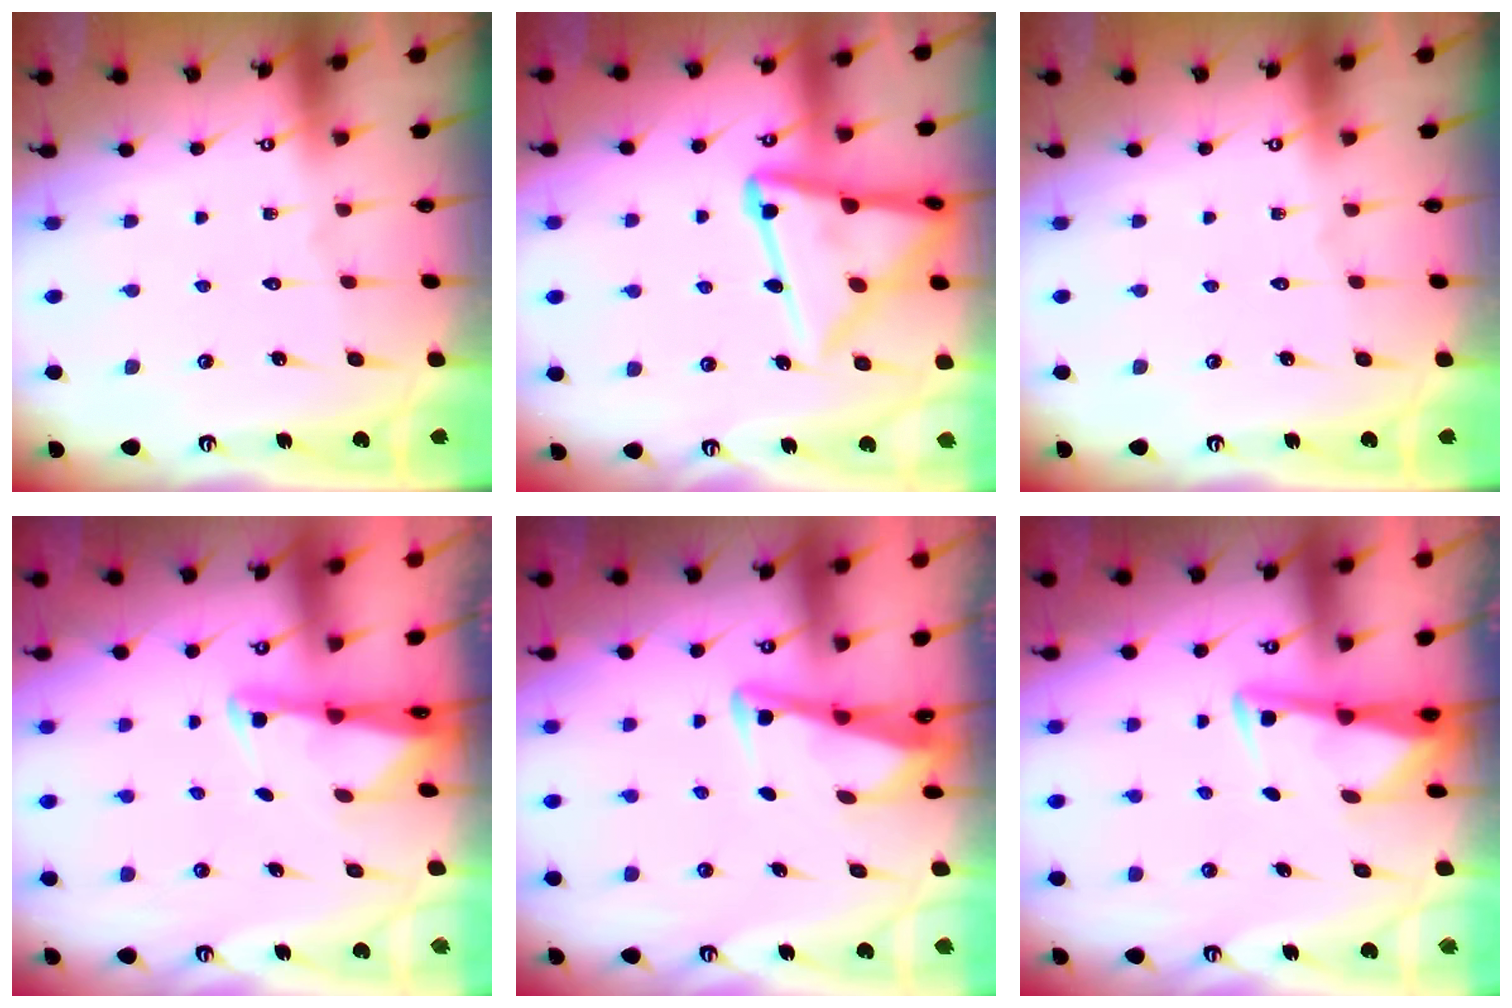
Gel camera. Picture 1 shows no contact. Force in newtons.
{"total": 16.5, "press": 16.5, "slide": 1.4}
{"total": 0.0}
{"total": 2.0, "press": 2.0, "slide": 0.3}
{"total": 3.4, "press": 3.4, "slide": 0.4}
{"total": 3.1, "press": 3.1, "slide": 0.4}